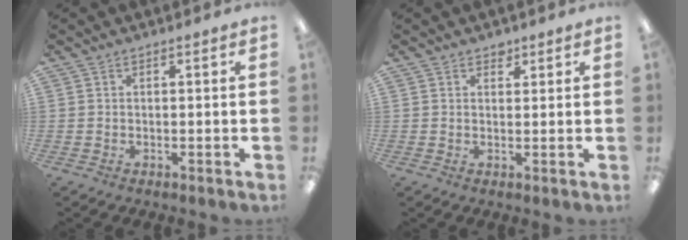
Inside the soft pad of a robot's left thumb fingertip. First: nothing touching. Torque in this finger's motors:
{"motor_torque": [0.09, -0.08, 0.53, -0.05, 0.00]}